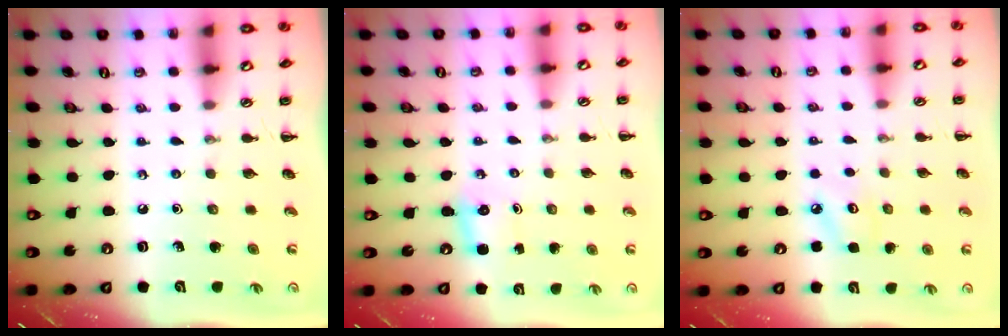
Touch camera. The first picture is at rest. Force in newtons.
{"total": 2.5, "press": 2.4, "slide": 0.8}
{"total": 4.0, "press": 3.8, "slide": 1.0}